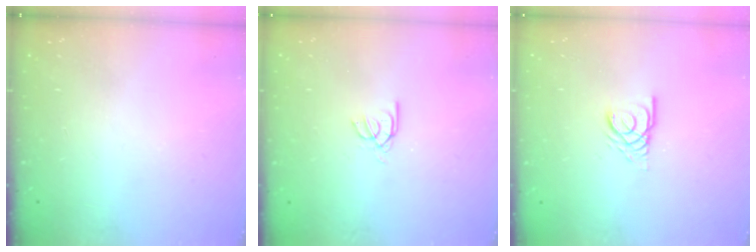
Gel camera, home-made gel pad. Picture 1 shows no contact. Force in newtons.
{"total": 2.6, "press": 2.6, "slide": 0.2}
{"total": 3.0, "press": 2.9, "slide": 0.3}